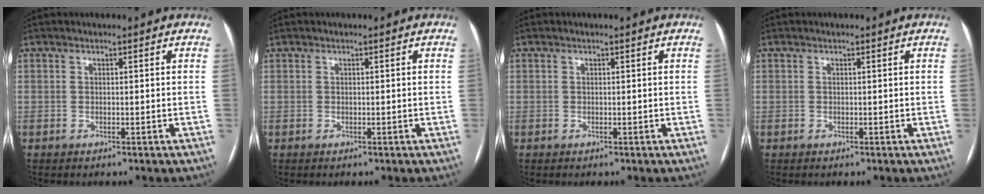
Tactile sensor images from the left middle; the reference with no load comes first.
{"total": 0.0}
{"total": 0.0}
{"total": 0.0}